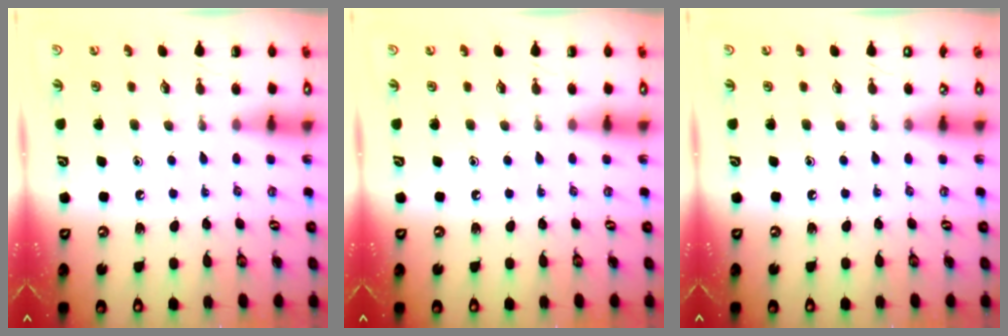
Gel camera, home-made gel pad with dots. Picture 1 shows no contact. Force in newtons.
{"total": 0.0}
{"total": 0.0}